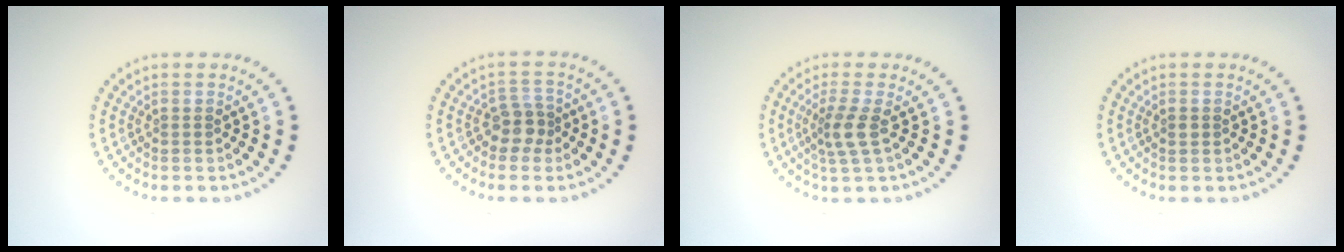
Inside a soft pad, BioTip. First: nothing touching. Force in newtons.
{"total": 2.3, "press": 1.9, "slide": 1.4}
{"total": 2.4, "press": 1.8, "slide": 1.6}
{"total": 0.6, "press": 0.6, "slide": 0.0}